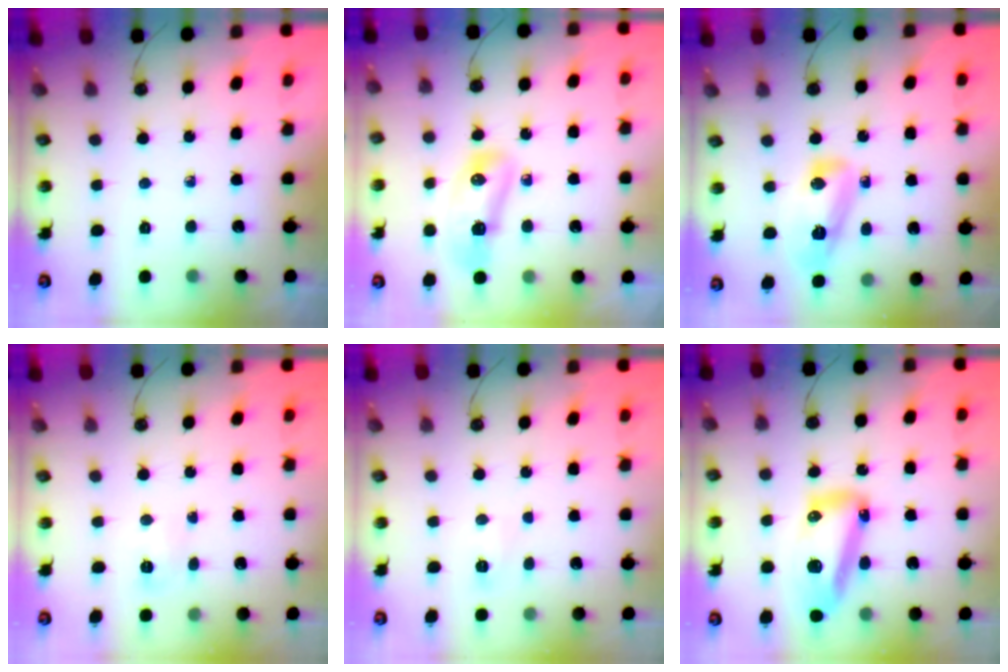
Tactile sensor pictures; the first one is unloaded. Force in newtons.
{"total": 12.7, "press": 11.2, "slide": 6.0}
{"total": 9.4, "press": 9.0, "slide": 2.7}
{"total": 3.7, "press": 3.6, "slide": 0.5}
{"total": 5.5, "press": 5.4, "slide": 0.8}
{"total": 14.5, "press": 14.4, "slide": 2.1}